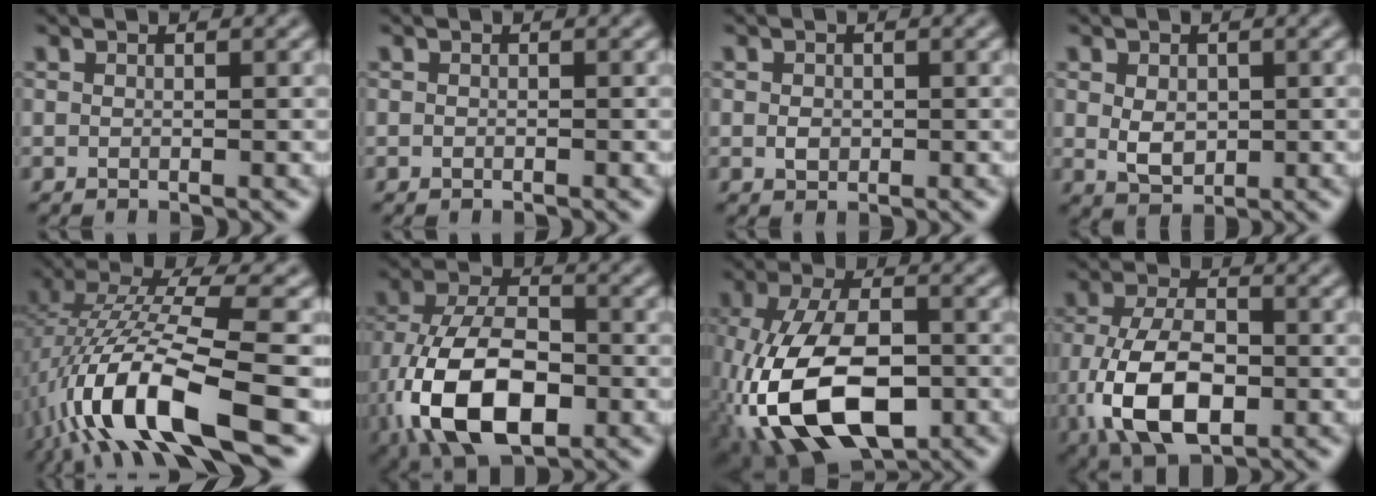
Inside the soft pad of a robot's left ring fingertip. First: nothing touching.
{"total": 0.0}
{"total": 1.1, "force": [-0.1, 0.9, 0.6], "torque": [-0.011, -0.003, -0.004]}
{"total": 2.7, "force": [0.1, 1.9, 1.9], "torque": [-0.038, -0.002, 0.005]}
{"total": 12.4, "force": [-4.8, 3.2, 10.9], "torque": [-0.217, 0.017, -0.084]}
{"total": 12.7, "force": [-4.4, 7.0, 9.7], "torque": [-0.196, -0.012, -0.086]}
{"total": 12.5, "force": [-4.5, 6.6, 9.6], "torque": [-0.209, -0.010, -0.084]}
{"total": 9.5, "force": [-2.7, 5.3, 7.4], "torque": [-0.158, -0.007, -0.055]}